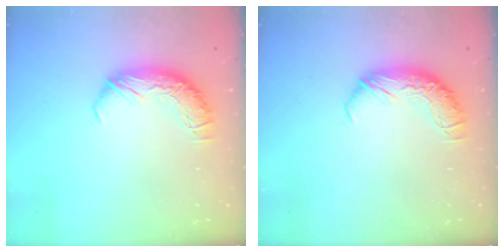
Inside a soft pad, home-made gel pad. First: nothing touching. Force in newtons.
{"total": 0.0}